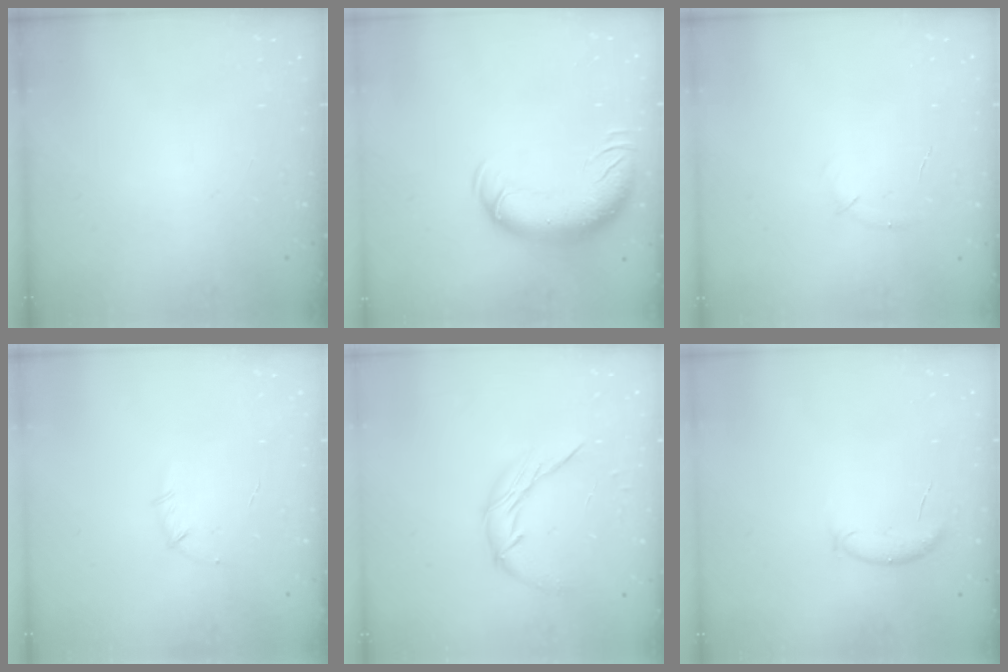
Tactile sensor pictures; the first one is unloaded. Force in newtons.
{"total": 13.1, "press": 12.8, "slide": 3.0}
{"total": 4.1, "press": 3.9, "slide": 1.2}
{"total": 4.7, "press": 4.5, "slide": 1.3}
{"total": 9.4, "press": 9.4, "slide": 0.2}
{"total": 6.4, "press": 6.3, "slide": 1.0}